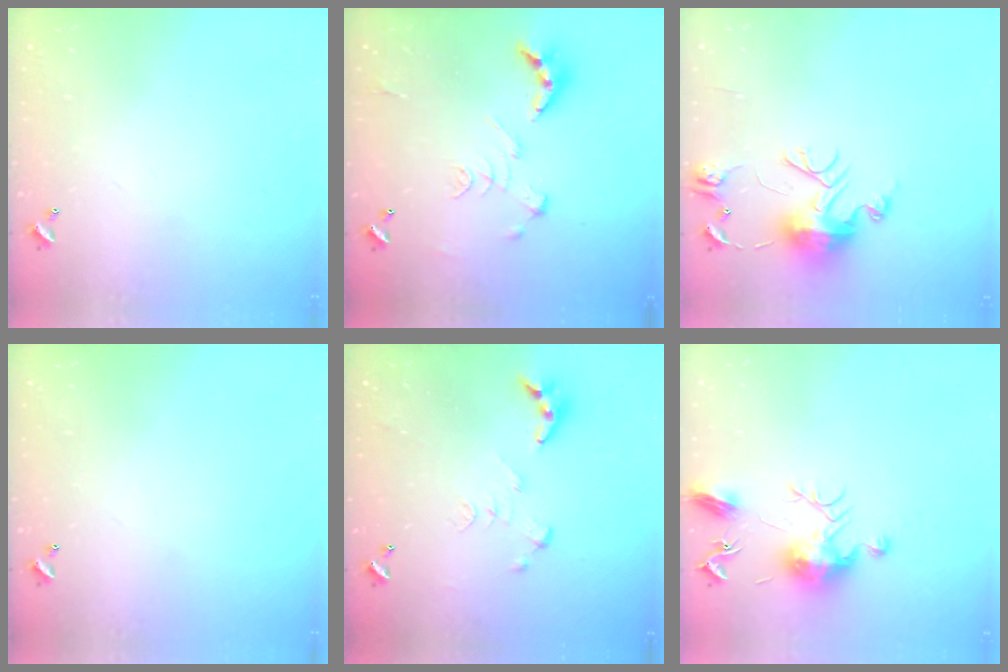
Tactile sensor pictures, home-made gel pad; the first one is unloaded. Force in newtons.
{"total": 2.5, "press": 2.0, "slide": 1.5}
{"total": 10.8, "press": 10.8, "slide": 1.2}
{"total": 0.0}
{"total": 0.0}
{"total": 12.0, "press": 12.0, "slide": 0.5}